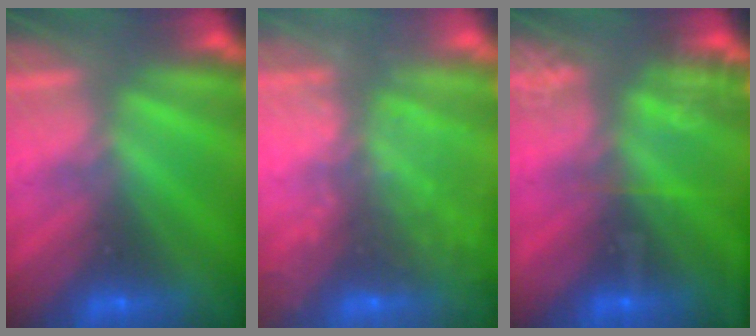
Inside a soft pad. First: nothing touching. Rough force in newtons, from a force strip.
{"total": 6.0}
{"total": 6.3}